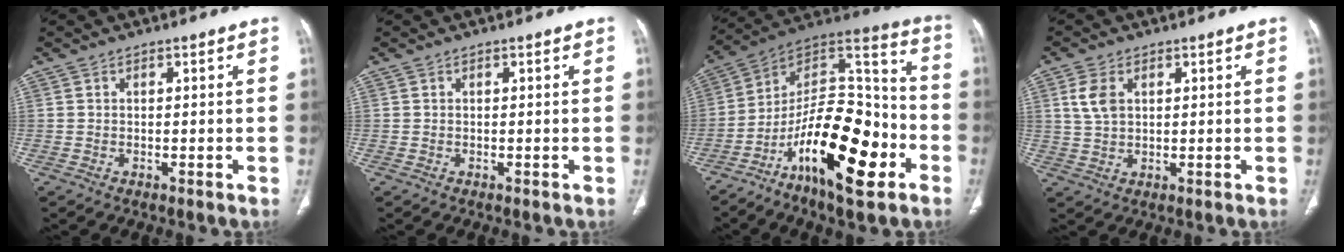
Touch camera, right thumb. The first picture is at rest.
{"total": 0.0}
{"total": 24.2, "force": [-10.5, 9.7, 19.5], "torque": [-0.298, 0.073, -0.173]}
{"total": 5.2, "force": [1.7, 3.2, 3.7], "torque": [-0.077, 0.002, 0.038]}